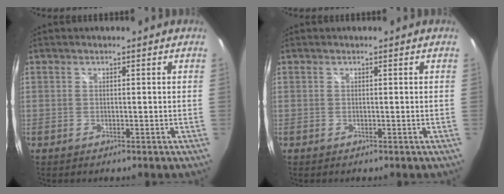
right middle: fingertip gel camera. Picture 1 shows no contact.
{"total": 0.0}